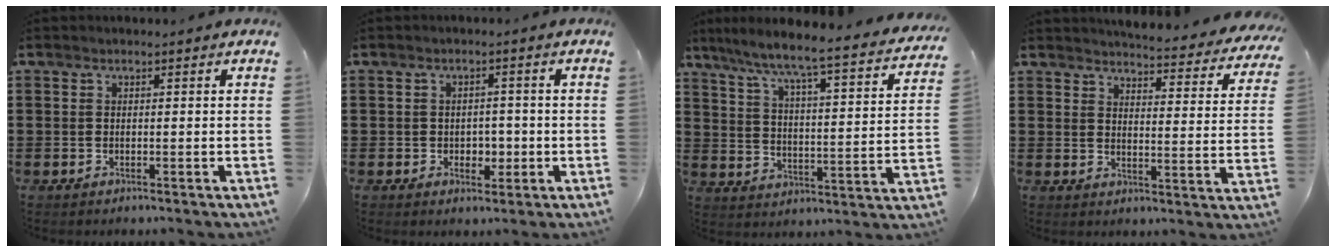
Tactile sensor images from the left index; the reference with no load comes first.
{"total": 2.4, "force": [-0.3, 1.9, 1.4], "torque": [-0.026, 0.002, -0.012]}
{"total": 5.0, "force": [4.4, -0.8, 2.2], "torque": [-0.066, -0.049, 0.061]}
{"total": 4.5, "force": [4.4, -0.2, 1.0], "torque": [-0.024, -0.042, 0.069]}